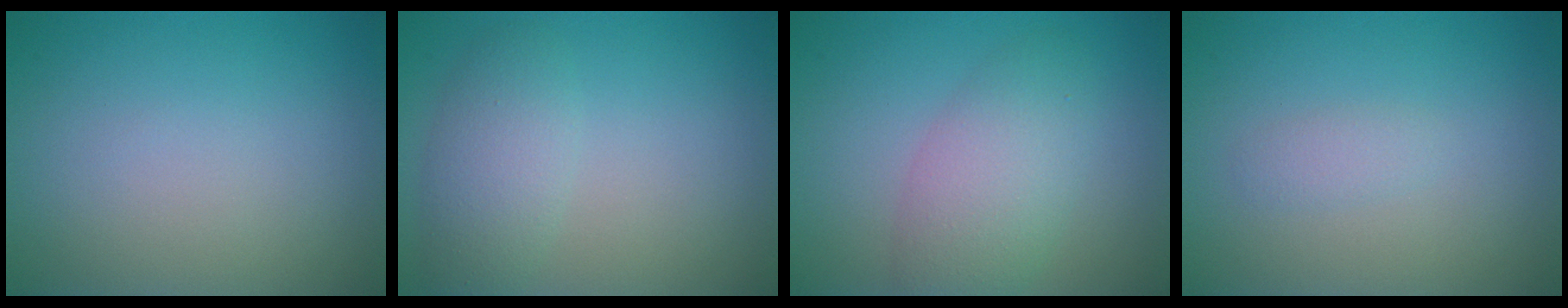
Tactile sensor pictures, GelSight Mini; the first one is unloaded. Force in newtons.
{"total": 2.6, "press": 2.6, "slide": 0.2}
{"total": 4.6, "press": 4.6, "slide": 0.2}
{"total": 1.0, "press": 1.0, "slide": 0.0}